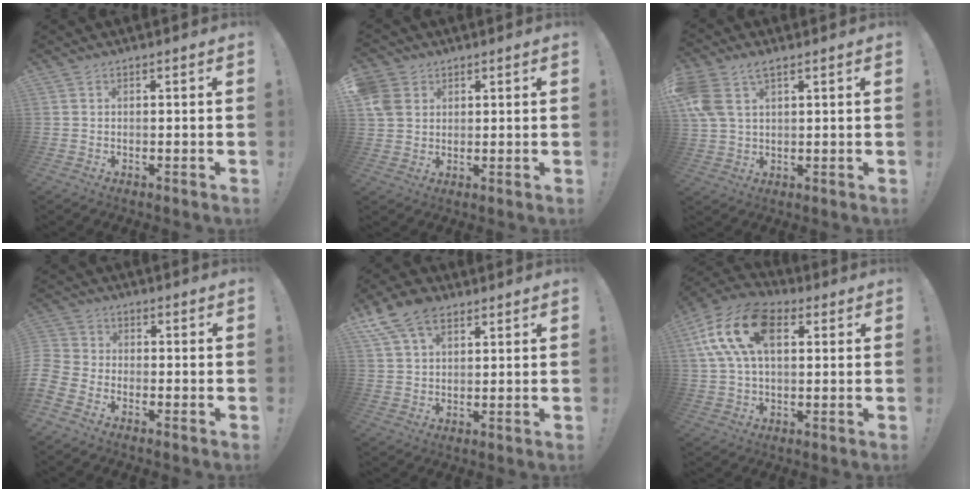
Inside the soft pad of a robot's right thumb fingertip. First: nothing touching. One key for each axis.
{"total": 6.3, "fx": 2.7, "fy": 5.3, "fz": 2.1, "tx": -0.048, "ty": -0.004, "tz": 0.057}
{"total": 7.7, "fx": 4.0, "fy": 4.3, "fz": 5.0, "tx": -0.095, "ty": -0.012, "tz": 0.082}
{"total": 6.3, "fx": -4.4, "fy": 4.0, "fz": 2.0, "tx": -0.055, "ty": 0.028, "tz": -0.082}
{"total": 11.3, "fx": 6.3, "fy": 7.0, "fz": 6.3, "tx": -0.103, "ty": -0.020, "tz": 0.122}
{"total": 18.6, "fx": 5.8, "fy": 11.1, "fz": 13.8, "tx": -0.270, "ty": 0.002, "tz": 0.103}